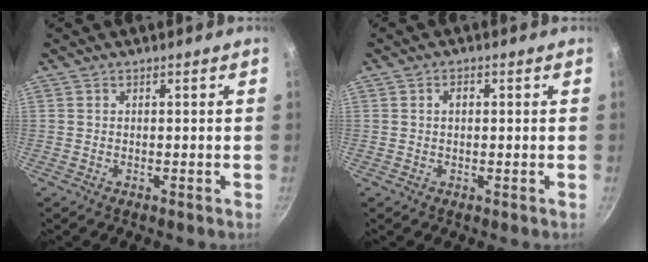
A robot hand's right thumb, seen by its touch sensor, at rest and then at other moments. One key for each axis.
{"total": 1.9, "fx": 0.3, "fy": 1.3, "fz": 1.3, "tx": -0.016, "ty": 0.005, "tz": 0.004}